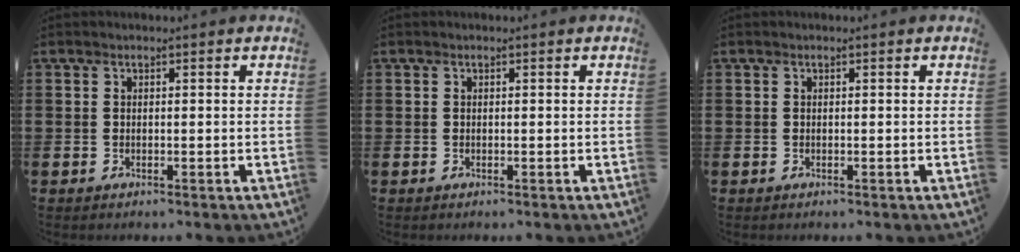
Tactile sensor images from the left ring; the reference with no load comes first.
{"total": 0.0}
{"total": 0.0}